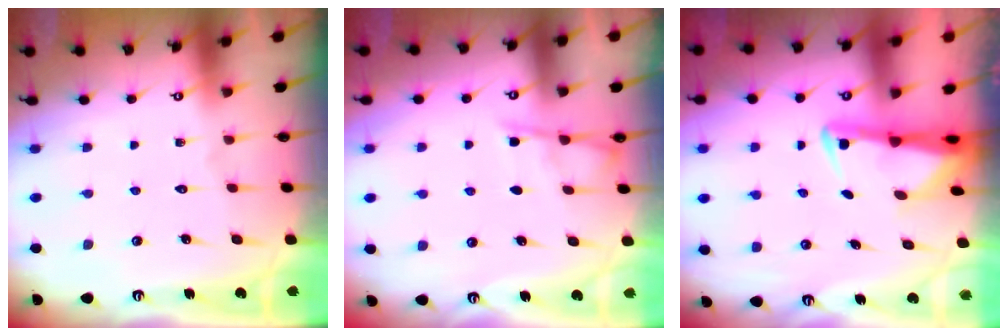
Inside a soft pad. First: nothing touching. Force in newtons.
{"total": 5.3, "press": 5.3, "slide": 0.6}
{"total": 3.0, "press": 3.0, "slide": 0.7}